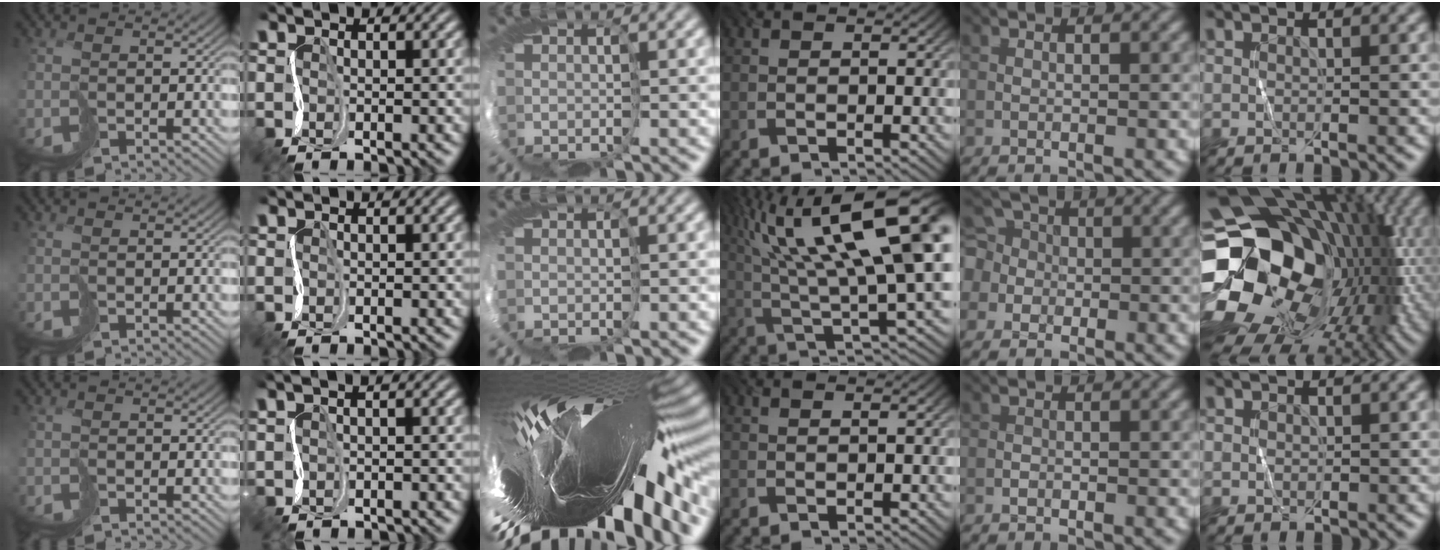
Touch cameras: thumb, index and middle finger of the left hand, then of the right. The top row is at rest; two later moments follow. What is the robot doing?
{"motion": "cut", "object": "tape"}